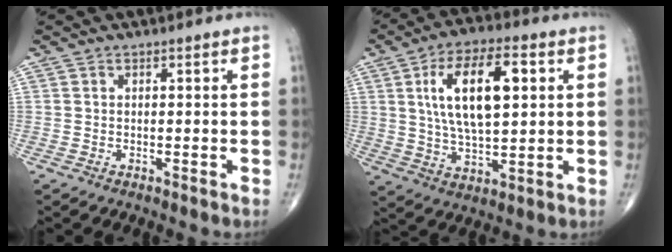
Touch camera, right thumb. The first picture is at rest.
{"total": 15.9, "force": [3.9, 6.9, 13.8], "torque": [-0.233, 0.000, 0.070]}